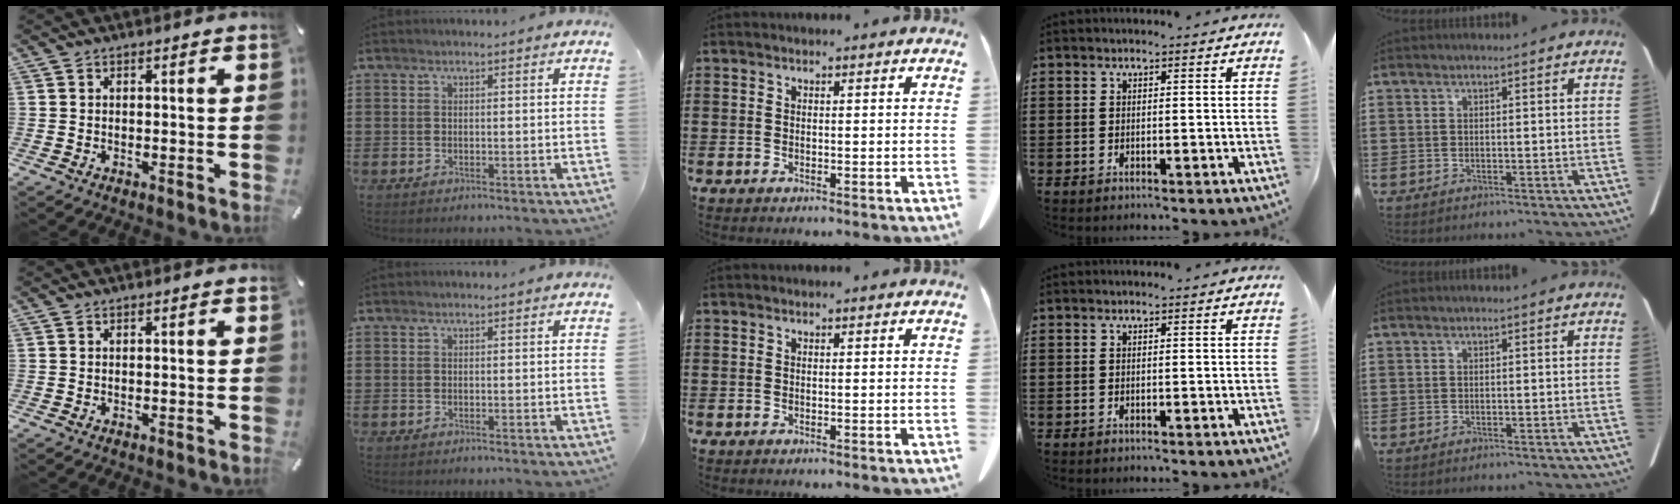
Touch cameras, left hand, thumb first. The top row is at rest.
{}